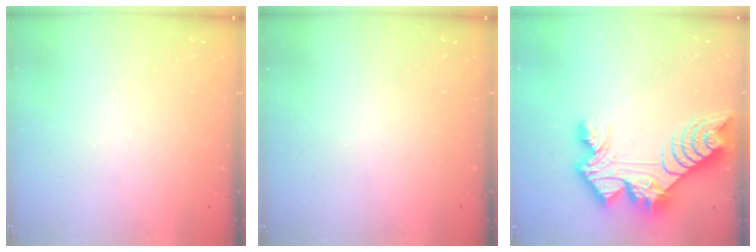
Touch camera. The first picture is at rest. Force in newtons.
{"total": 0.0}
{"total": 14.9, "press": 14.8, "slide": 1.5}